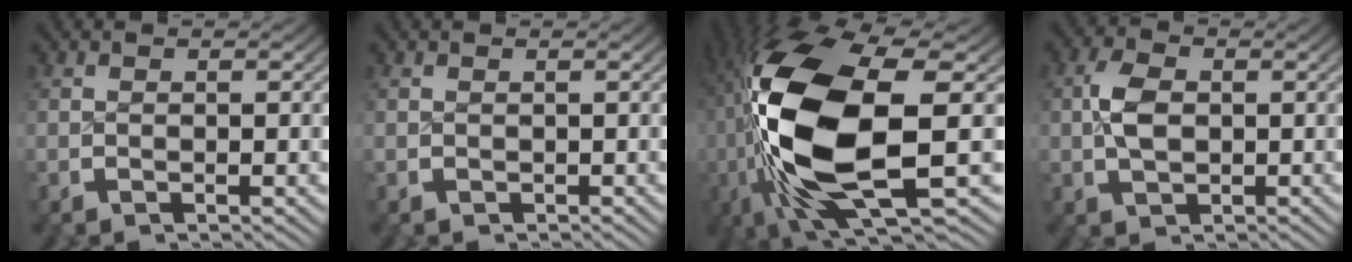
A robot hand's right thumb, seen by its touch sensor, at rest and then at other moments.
{"total": 0.8, "force": [0.2, -0.1, -0.8], "torque": [0.017, 0.001, 0.003]}
{"total": 20.9, "force": [-0.2, 10.5, 18.1], "torque": [-0.399, -0.052, 0.037]}
{"total": 2.5, "force": [0.6, 2.0, 1.4], "torque": [-0.037, -0.006, 0.013]}